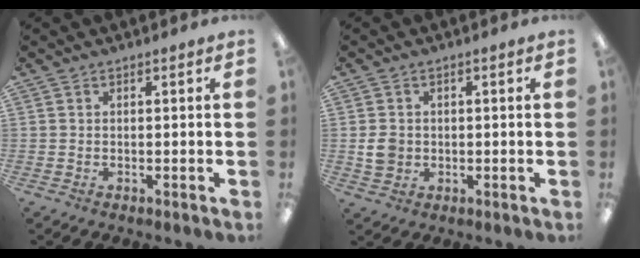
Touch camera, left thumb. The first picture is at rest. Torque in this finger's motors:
{"motor_torque": [0.10, 0.52, 0.60, -0.47, 0.01]}